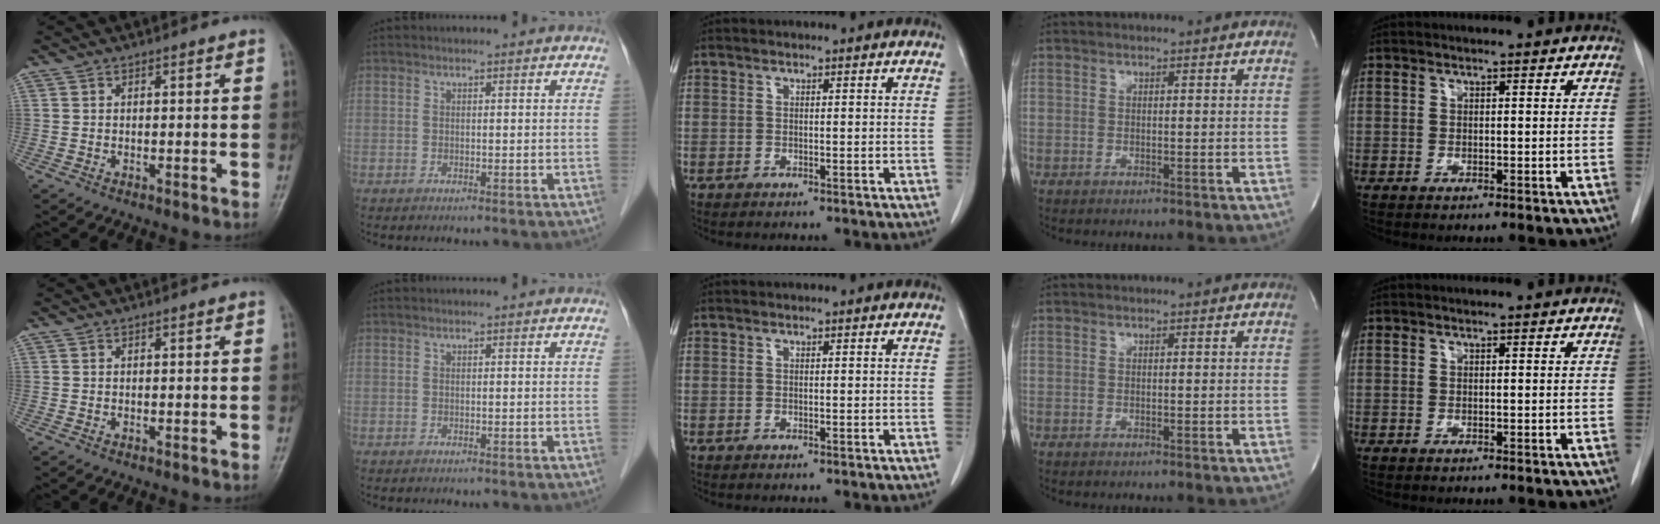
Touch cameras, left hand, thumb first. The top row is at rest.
{}